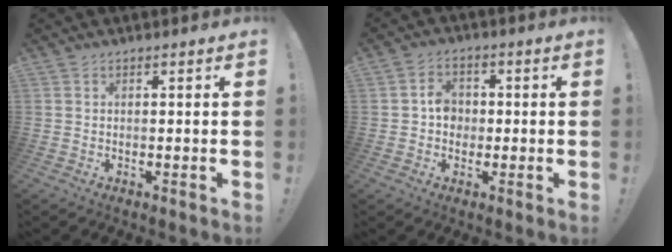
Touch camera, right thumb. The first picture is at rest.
{"total": 5.6, "force": [-0.7, 4.8, 2.7], "torque": [-0.045, 0.016, -0.010]}